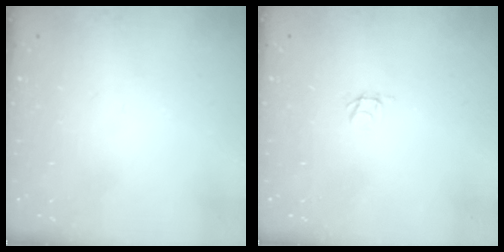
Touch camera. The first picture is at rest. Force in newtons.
{"total": 1.8, "press": 1.8, "slide": 0.1}